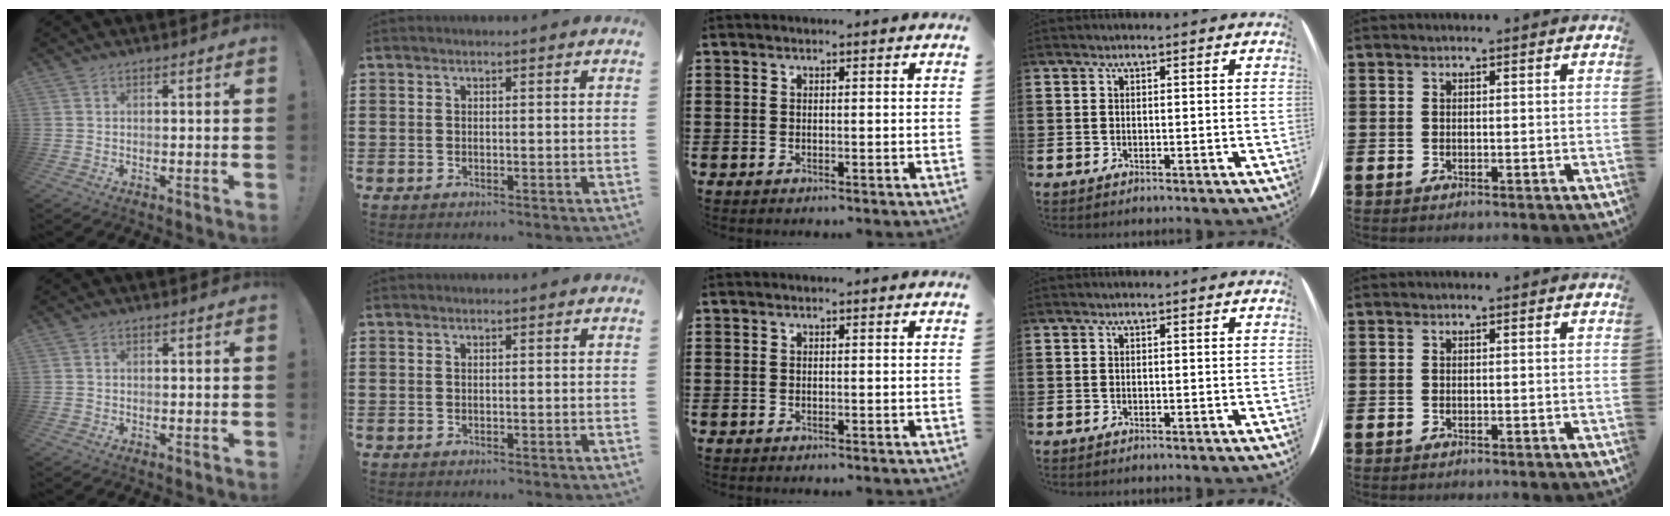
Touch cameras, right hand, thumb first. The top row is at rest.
{"thumb": {"total": 0.8, "force": [-0.3, 0.7, 0.2], "torque": [-0.003, 0.001, -0.005]}}